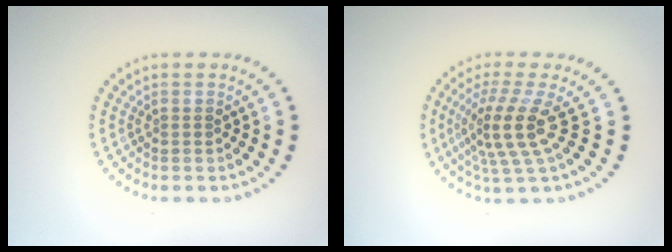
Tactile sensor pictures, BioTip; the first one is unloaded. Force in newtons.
{"total": 4.4, "press": 3.1, "slide": 3.1}